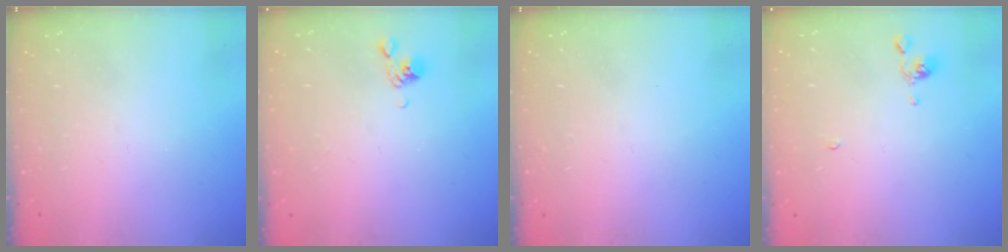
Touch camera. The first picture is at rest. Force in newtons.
{"total": 5.4, "press": 5.4, "slide": 0.3}
{"total": 0.0}
{"total": 0.7, "press": 0.6, "slide": 0.3}